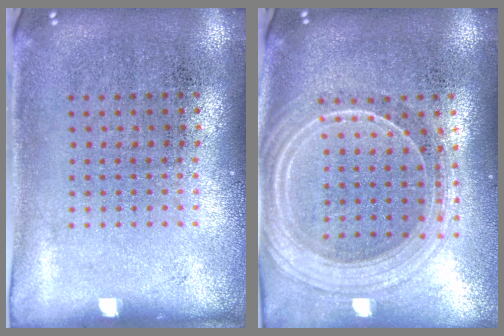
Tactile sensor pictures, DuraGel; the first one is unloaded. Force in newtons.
{"total": 2.3, "press": 2.1, "slide": 1.0}